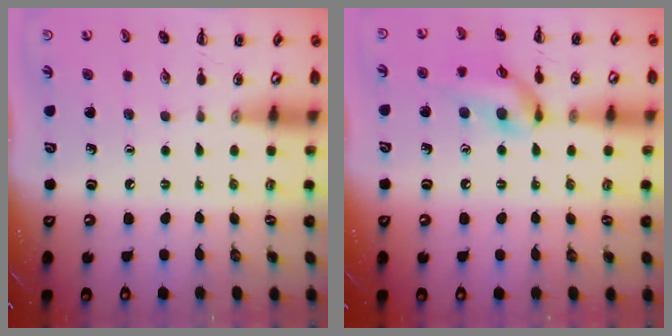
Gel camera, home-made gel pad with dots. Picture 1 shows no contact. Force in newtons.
{"total": 13.2, "press": 13.0, "slide": 2.1}